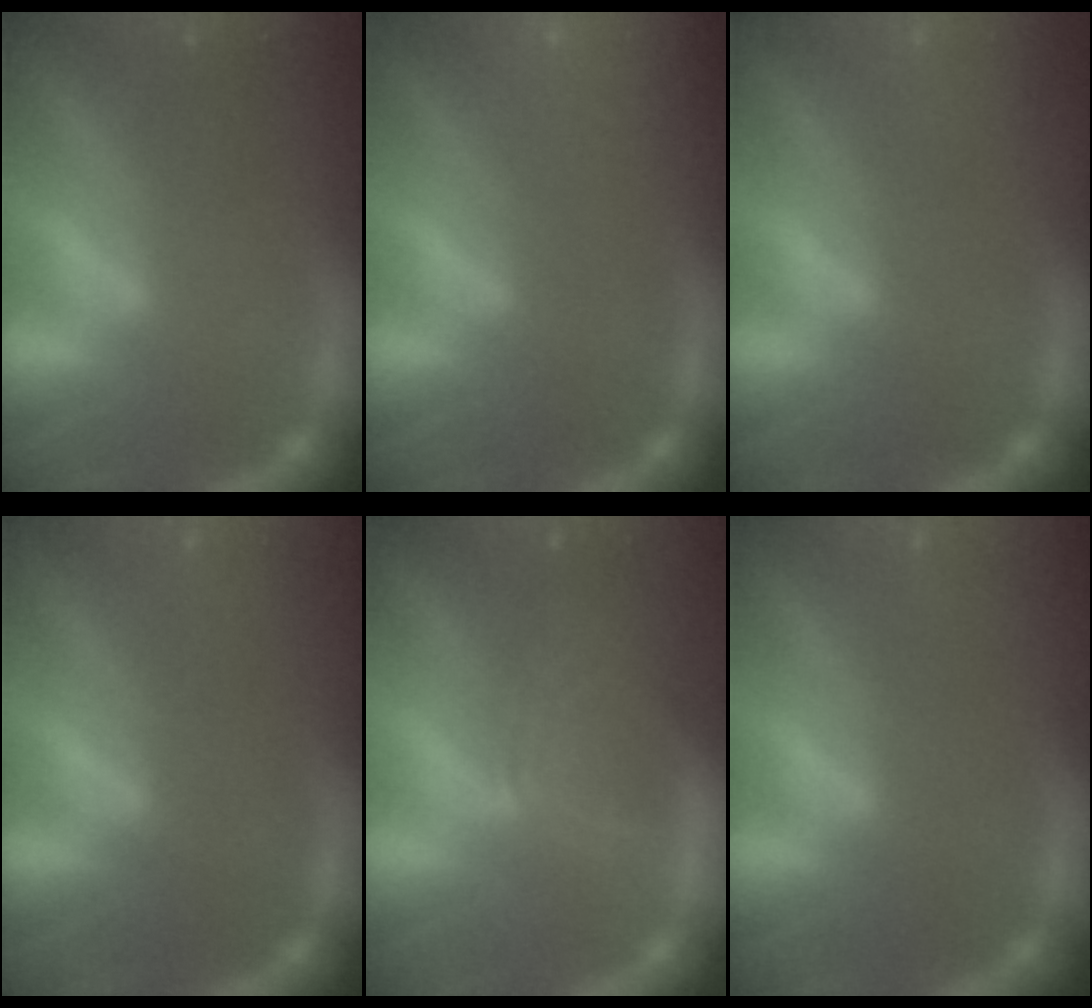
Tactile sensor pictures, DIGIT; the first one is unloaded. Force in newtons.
{"total": 8.5}
{"total": 3.0}
{"total": 1.4}
{"total": 5.6}
{"total": 0.9}